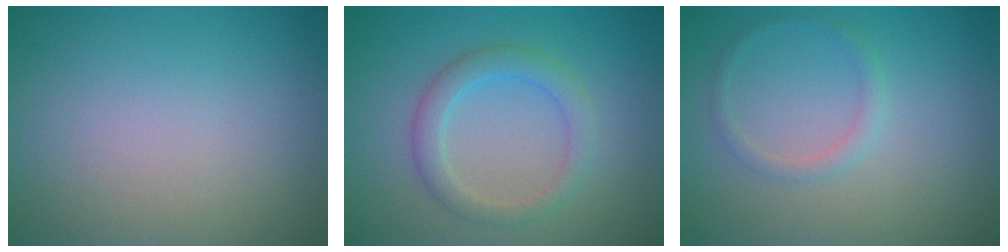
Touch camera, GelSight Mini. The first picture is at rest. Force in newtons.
{"total": 1.9, "press": 1.9, "slide": 0.2}
{"total": 1.3, "press": 1.3, "slide": 0.0}